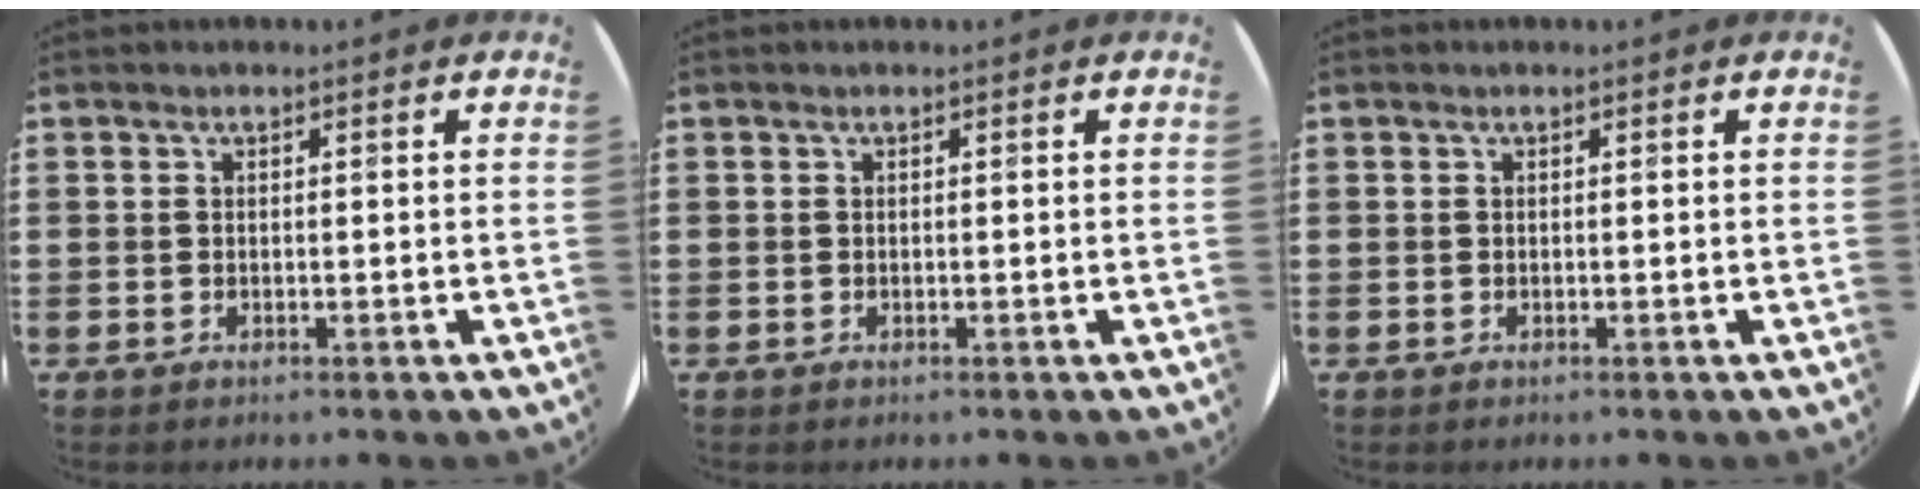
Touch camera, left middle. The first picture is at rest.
{"total": 0.0}
{"total": 0.0}